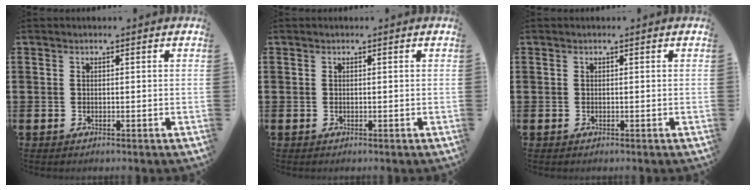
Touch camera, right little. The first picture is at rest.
{"total": 0.0}
{"total": 0.0}